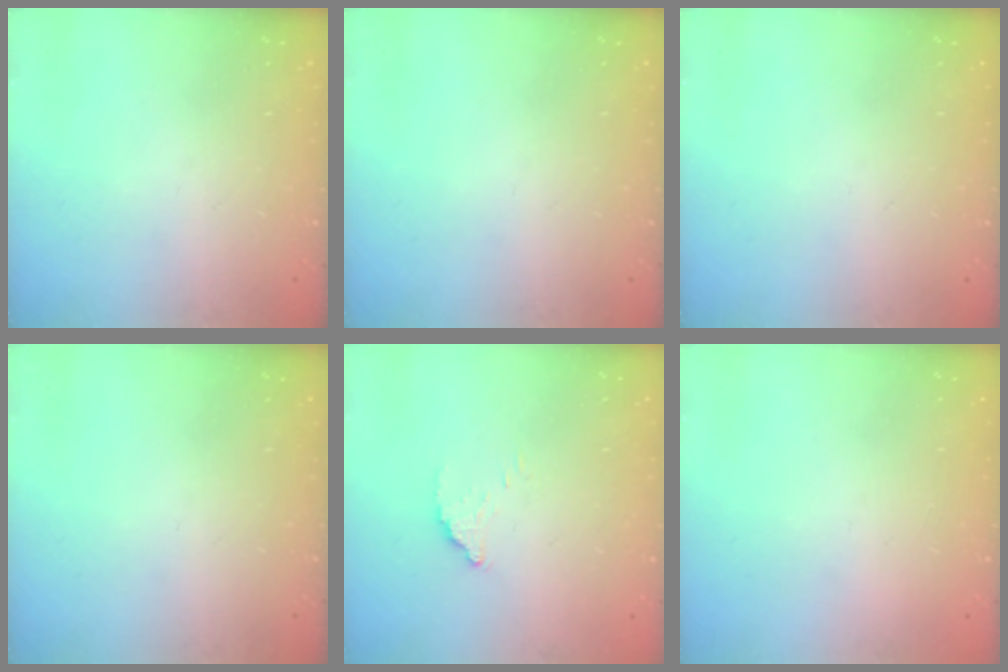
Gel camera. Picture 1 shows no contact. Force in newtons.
{"total": 0.0}
{"total": 0.0}
{"total": 0.0}
{"total": 3.4, "press": 3.4, "slide": 0.1}
{"total": 2.1, "press": 2.1, "slide": 0.1}